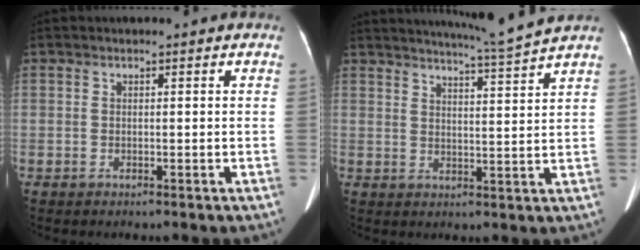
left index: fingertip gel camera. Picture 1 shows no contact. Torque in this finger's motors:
{"motor_torque": [0.49, -0.89, 0.12, 0.05]}